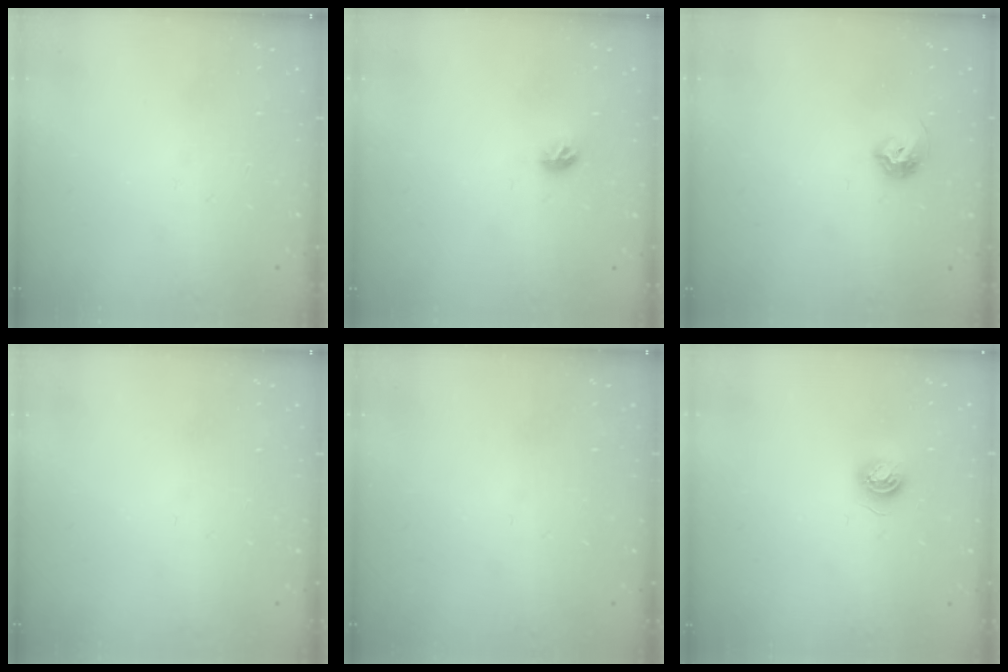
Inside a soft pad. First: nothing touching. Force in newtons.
{"total": 5.4, "press": 5.4, "slide": 0.5}
{"total": 7.0, "press": 7.0, "slide": 0.8}
{"total": 0.0}
{"total": 0.0}
{"total": 4.5, "press": 4.5, "slide": 0.6}